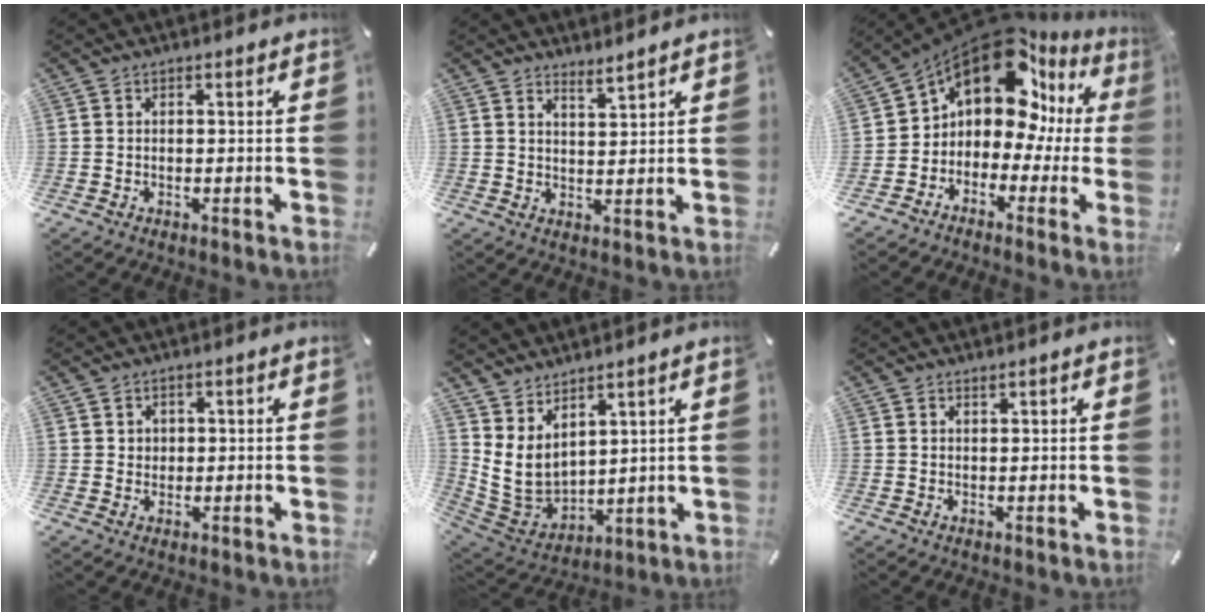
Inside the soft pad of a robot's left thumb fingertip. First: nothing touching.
{"total": 3.2, "force": [3.2, 0.1, 0.4], "torque": [-0.005, -0.022, 0.058]}
{"total": 16.0, "force": [8.9, 9.7, 9.1], "torque": [-0.171, -0.075, 0.148]}
{"total": 1.7, "force": [0.6, 1.6, 0.0], "torque": [0.005, 0.001, 0.009]}
{"total": 7.4, "force": [3.9, 5.3, 3.3], "torque": [-0.090, -0.035, 0.080]}
{"total": 0.5, "force": [0.5, 0.0, 0.1], "torque": [-0.004, -0.001, 0.010]}